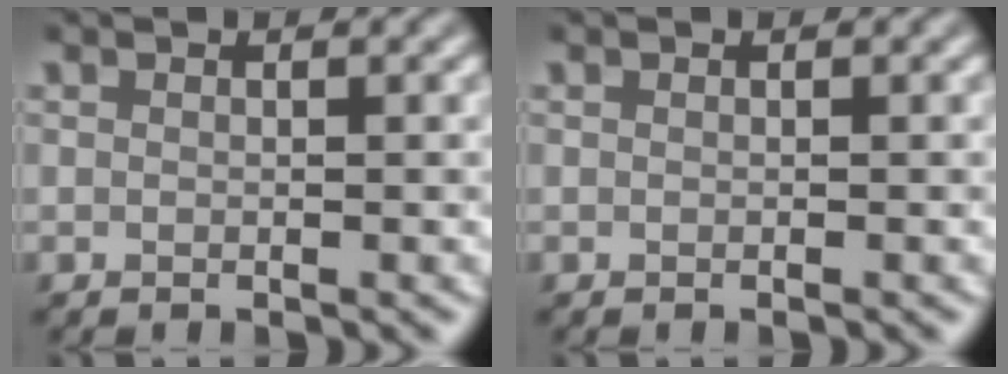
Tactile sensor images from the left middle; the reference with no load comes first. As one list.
[{"total": 0.0}]